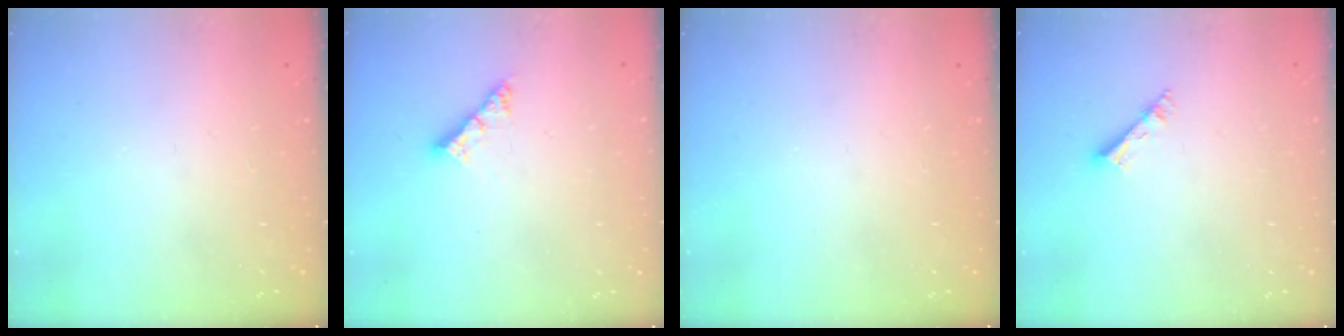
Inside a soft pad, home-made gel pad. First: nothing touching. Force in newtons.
{"total": 5.3, "press": 5.3, "slide": 0.6}
{"total": 0.0}
{"total": 3.6, "press": 3.5, "slide": 0.3}